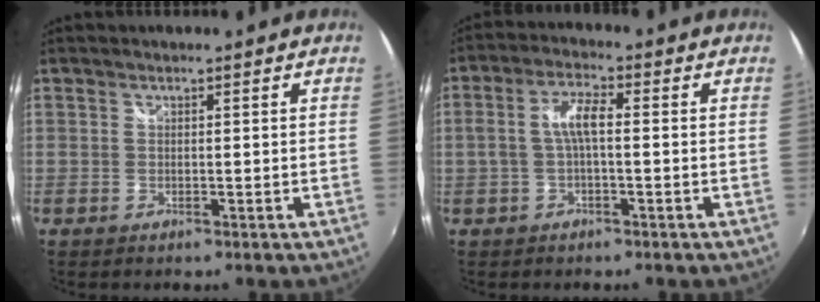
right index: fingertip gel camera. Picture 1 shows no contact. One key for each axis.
{"total": 5.2, "fx": -0.2, "fy": 1.5, "fz": 4.9, "tx": -0.099, "ty": 0.012, "tz": -0.001}